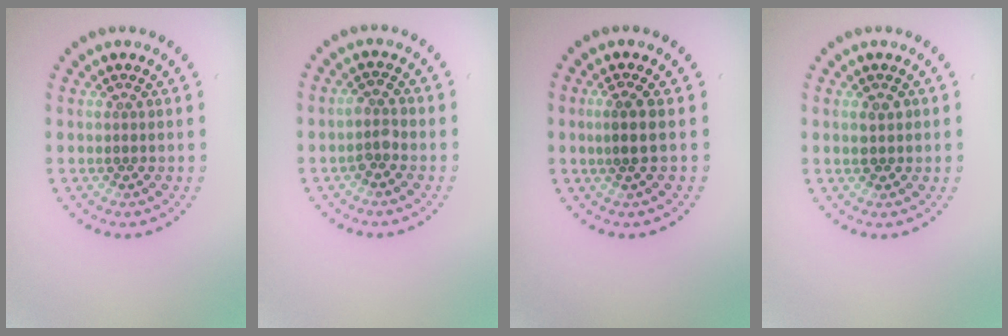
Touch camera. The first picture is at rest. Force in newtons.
{"total": 1.5, "press": 1.3, "slide": 0.7}
{"total": 1.5, "press": 1.0, "slide": 1.0}
{"total": 1.5, "press": 1.5, "slide": 0.2}